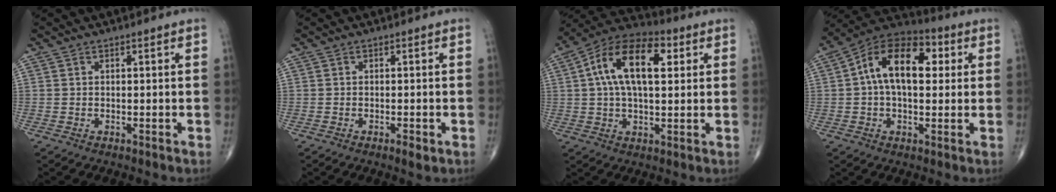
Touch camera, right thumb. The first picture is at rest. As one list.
[{"total": 1.5, "force": [-0.7, 0.4, 1.3], "torque": [-0.020, -0.002, -0.013]}, {"total": 15.8, "force": [3.8, 8.1, 13.0], "torque": [-0.220, 0.025, 0.058]}, {"total": 15.1, "force": [2.6, 8.8, 12.0], "torque": [-0.183, 0.030, 0.033]}]